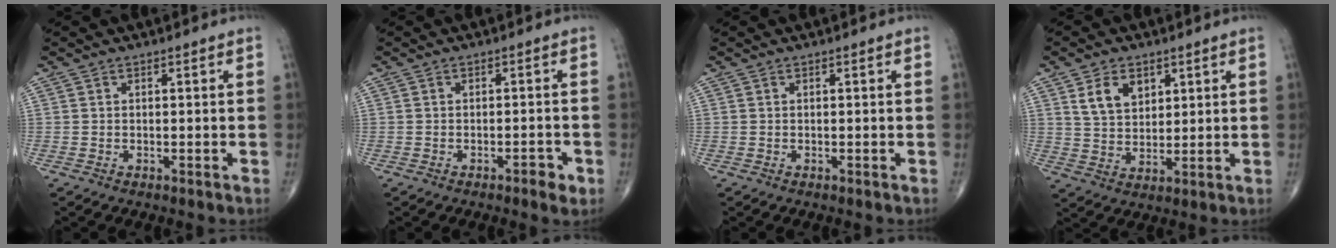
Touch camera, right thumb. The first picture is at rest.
{"total": 2.6, "force": [-1.4, 1.0, 2.0], "torque": [-0.024, 0.004, -0.021]}
{"total": 0.0}
{"total": 7.3, "force": [3.4, 4.9, 4.3], "torque": [-0.057, -0.020, 0.067]}